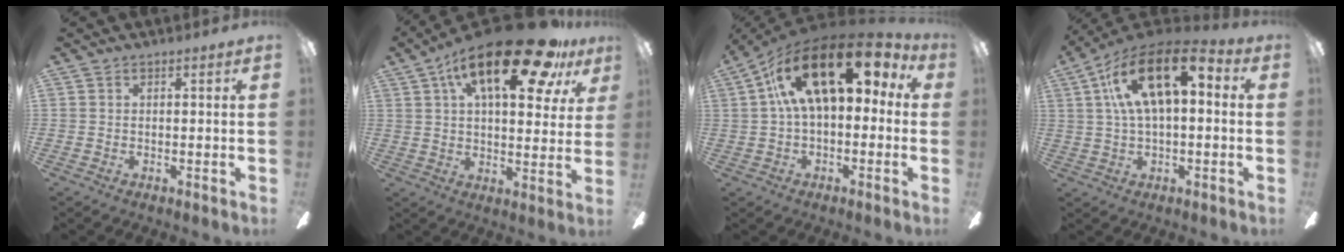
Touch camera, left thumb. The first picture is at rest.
{"total": 24.0, "force": [12.7, 9.2, 18.2], "torque": [-0.280, -0.050, 0.201]}
{"total": 21.5, "force": [8.3, 10.1, 17.1], "torque": [-0.284, -0.030, 0.140]}
{"total": 18.8, "force": [6.3, 9.2, 15.1], "torque": [-0.259, -0.006, 0.104]}